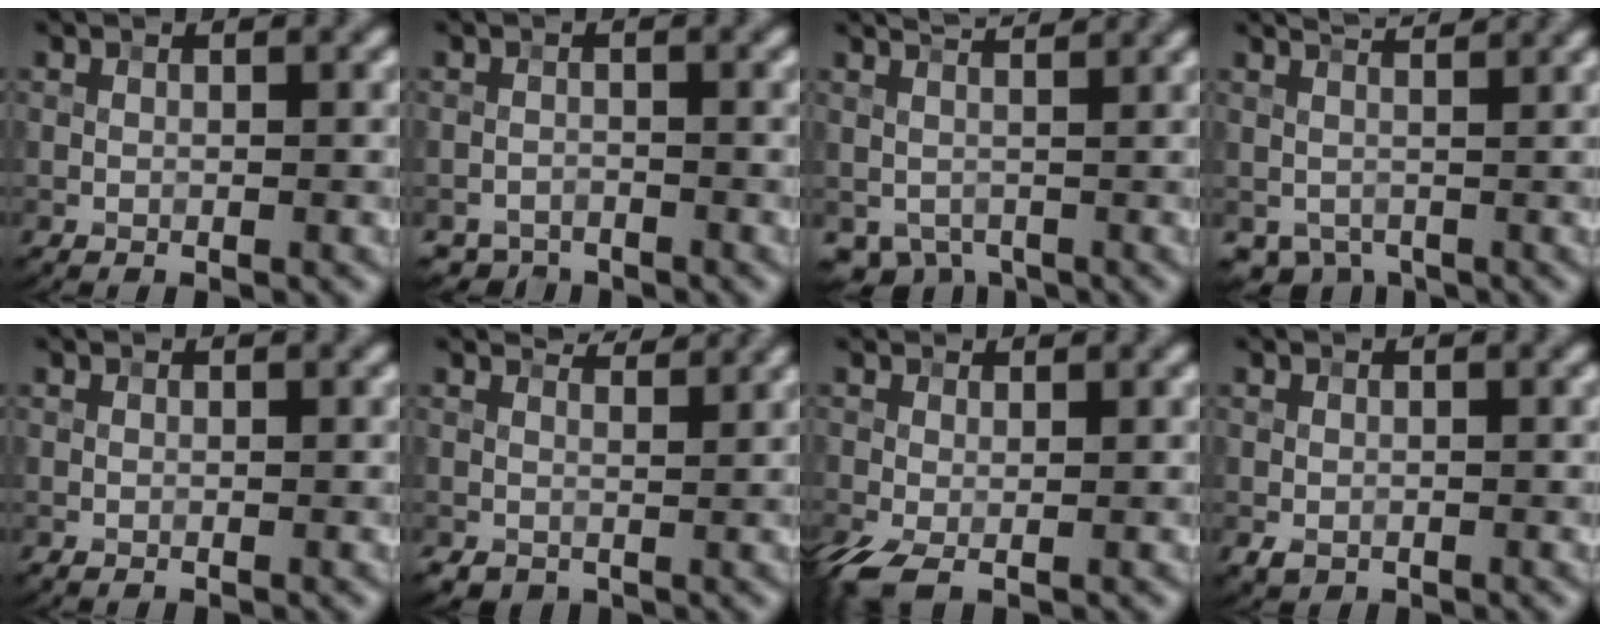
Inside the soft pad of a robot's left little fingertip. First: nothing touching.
{"total": 1.5, "force": [-1.3, 0.6, -0.3], "torque": [0.015, 0.000, -0.028]}
{"total": 3.1, "force": [1.3, 2.0, 2.1], "torque": [-0.032, 0.004, 0.028]}
{"total": 2.5, "force": [1.3, 1.5, 1.6], "torque": [-0.024, 0.001, 0.026]}
{"total": 0.0}
{"total": 2.7, "force": [2.2, 1.1, 1.0], "torque": [-0.029, 0.004, 0.030]}
{"total": 2.9, "force": [-0.8, 1.8, 2.1], "torque": [-0.070, -0.004, -0.021]}
{"total": 0.7, "force": [-0.1, 0.7, 0.3], "torque": [-0.005, -0.001, -0.002]}